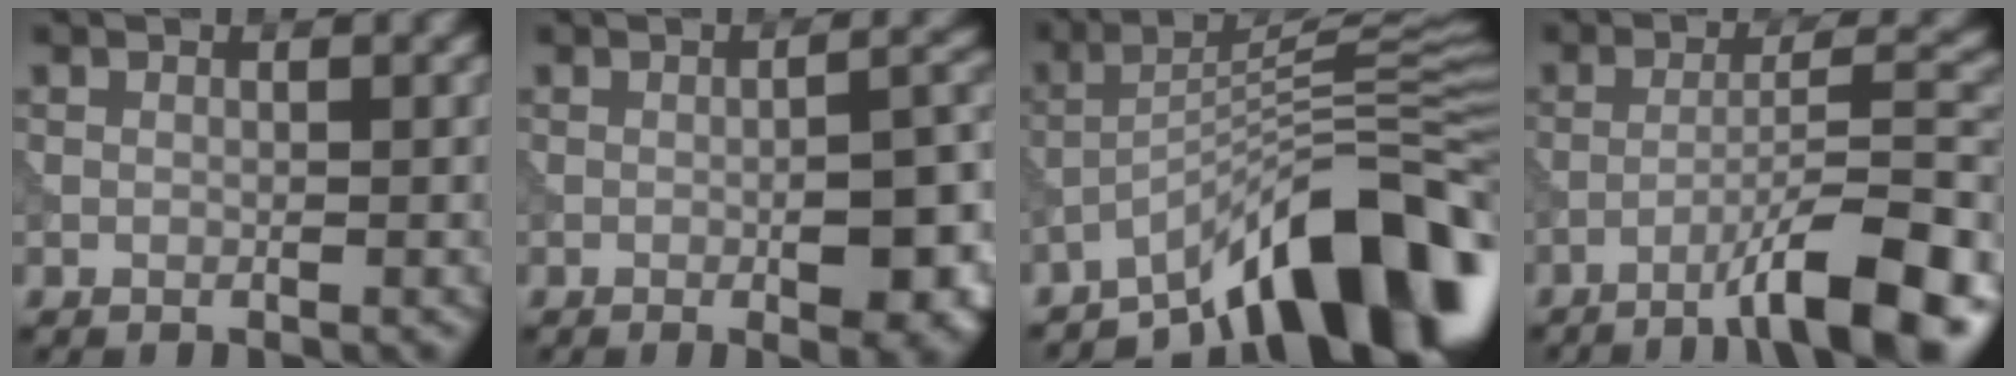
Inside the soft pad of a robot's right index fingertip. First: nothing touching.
{"total": 7.8, "force": [-1.9, 2.4, 7.2], "torque": [-0.091, -0.004, -0.021]}
{"total": 12.5, "force": [-8.1, 3.0, 9.1], "torque": [-0.119, 0.026, -0.143]}
{"total": 10.2, "force": [-6.2, 1.7, 7.9], "torque": [-0.112, 0.023, -0.099]}